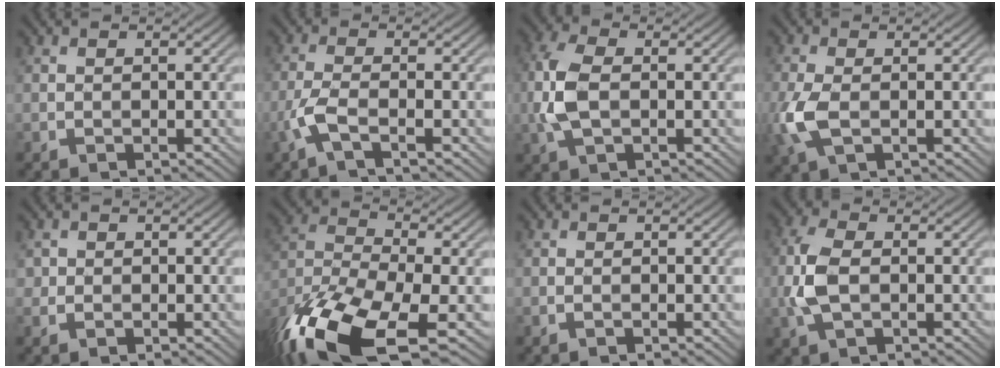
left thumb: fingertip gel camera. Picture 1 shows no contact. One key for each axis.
{"total": 3.6, "fx": -1.9, "fy": 0.6, "fz": 3.0, "tx": -0.071, "ty": 0.003, "tz": -0.053}
{"total": 6.0, "fx": -0.4, "fy": 3.3, "fz": 5.0, "tx": -0.137, "ty": 0.005, "tz": -0.015}
{"total": 5.1, "fx": -1.0, "fy": 2.6, "fz": 4.2, "tx": -0.117, "ty": -0.005, "tz": -0.021}
{"total": 0.8, "fx": 0.1, "fy": 0.8, "fz": 0.1, "tx": -0.001, "ty": -0.002, "tz": 0.000}
{"total": 17.9, "fx": -11.3, "fy": 6.7, "fz": 12.1, "tx": -0.313, "ty": -0.045, "tz": -0.193}
{"total": 0.0}
{"total": 5.2, "fx": -0.5, "fy": 2.7, "fz": 4.4, "tx": -0.120, "ty": 0.003, "tz": -0.015}